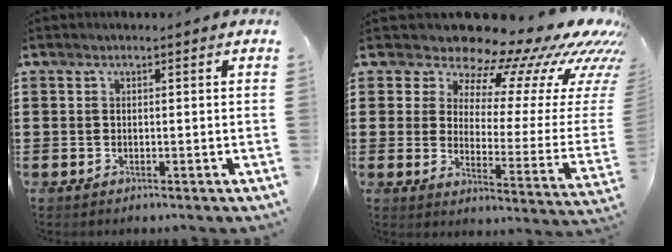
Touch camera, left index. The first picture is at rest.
{"total": 11.8, "force": [10.1, 4.0, 4.7], "torque": [-0.085, -0.100, 0.160]}